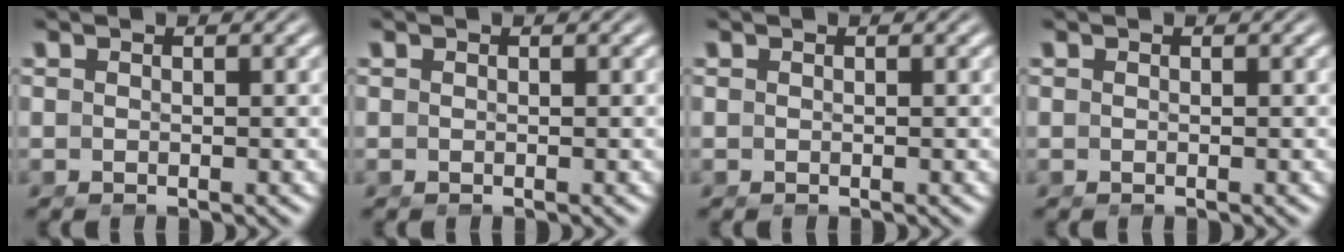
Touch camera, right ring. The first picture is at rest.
{"total": 0.0}
{"total": 0.0}
{"total": 0.0}